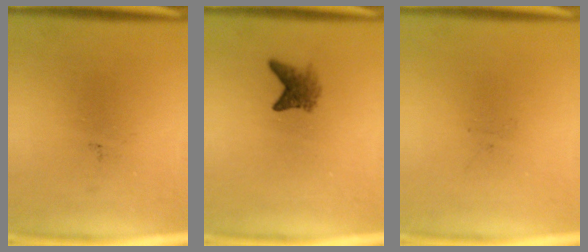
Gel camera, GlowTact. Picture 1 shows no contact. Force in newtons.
{"total": 2.7}
{"total": 0.0}